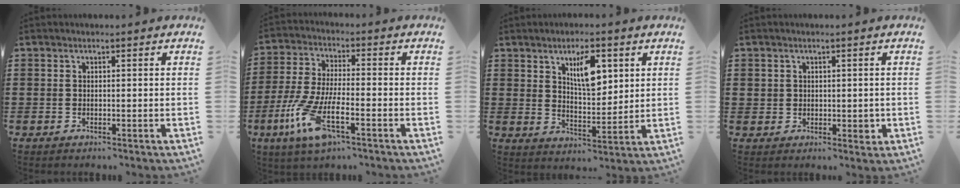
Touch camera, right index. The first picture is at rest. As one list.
[{"total": 9.5, "force": [-5.1, 2.2, 7.7], "torque": [-0.195, -0.021, -0.104]}, {"total": 7.1, "force": [3.1, 3.1, 5.5], "torque": [-0.086, -0.002, 0.046]}, {"total": 2.1, "force": [0.6, 1.8, 0.9], "torque": [-0.022, 0.009, 0.010]}]